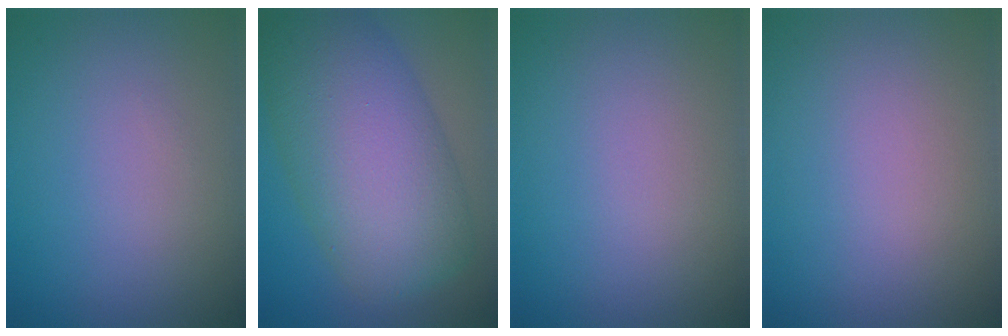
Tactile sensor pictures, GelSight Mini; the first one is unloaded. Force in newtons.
{"total": 11.7, "press": 11.7, "slide": 0.3}
{"total": 0.0}
{"total": 0.0}